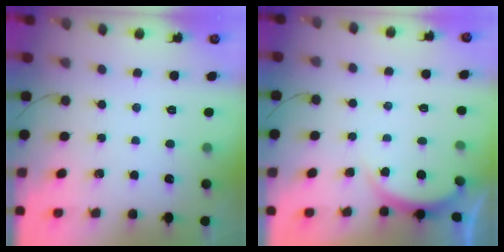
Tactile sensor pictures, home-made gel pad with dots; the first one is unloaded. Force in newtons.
{"total": 2.1, "press": 2.0, "slide": 0.5}